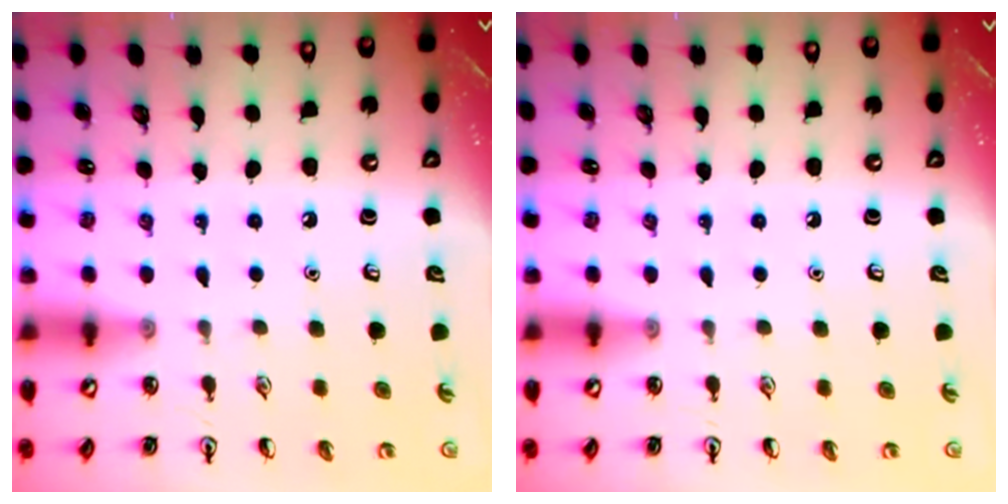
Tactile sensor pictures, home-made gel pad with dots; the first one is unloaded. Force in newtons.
{"total": 0.0}